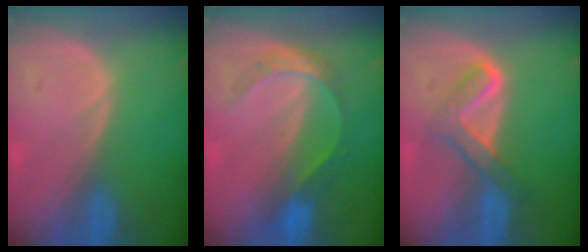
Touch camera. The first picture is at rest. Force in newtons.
{"total": 5.1, "press": 4.9, "slide": 1.4}
{"total": 5.2, "press": 5.1, "slide": 0.6}